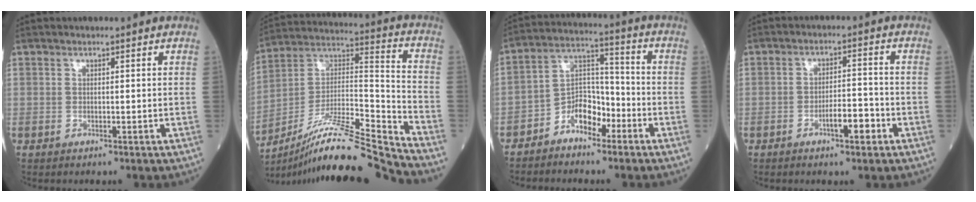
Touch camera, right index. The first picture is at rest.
{"total": 18.3, "force": [-16.4, -1.9, 7.8], "torque": [-0.142, 0.030, -0.294]}
{"total": 7.0, "force": [-4.0, 4.0, 4.1], "torque": [-0.075, 0.027, -0.080]}
{"total": 4.6, "force": [-2.3, 1.1, 3.8], "torque": [-0.062, 0.004, -0.040]}